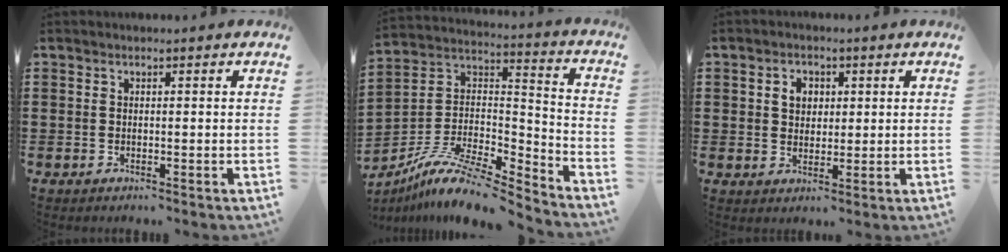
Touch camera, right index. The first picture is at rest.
{"total": 11.1, "force": [-9.1, 2.7, 5.7], "torque": [-0.110, 0.013, -0.178]}
{"total": 3.1, "force": [0.8, 2.6, 1.6], "torque": [-0.041, 0.013, 0.011]}